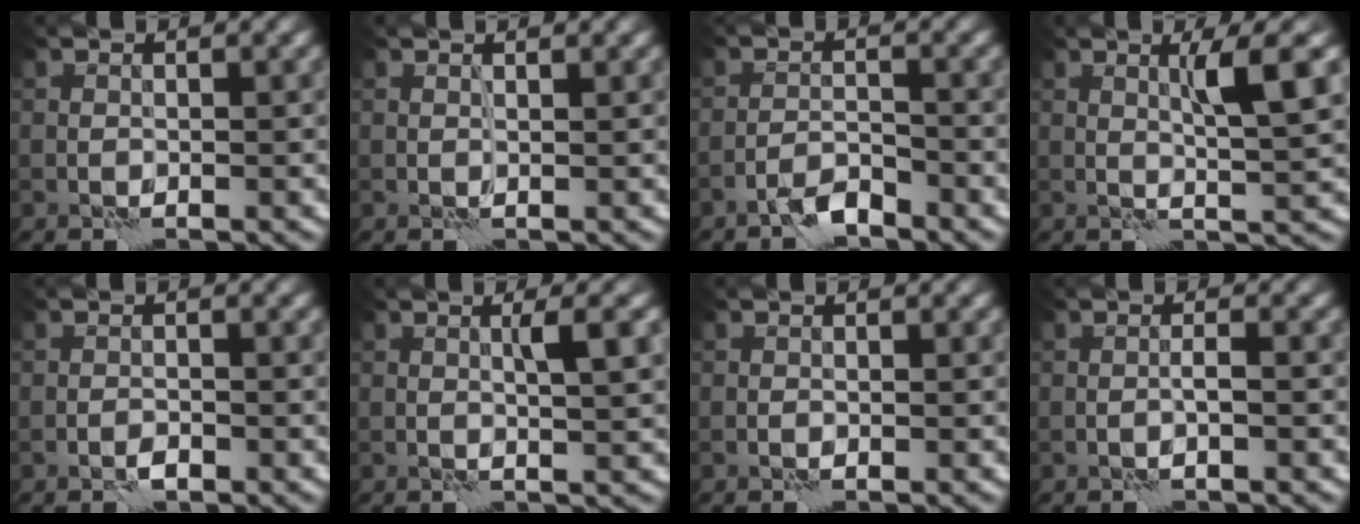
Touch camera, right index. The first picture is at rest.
{"total": 0.7, "force": [0.5, -0.5, 0.1], "torque": [-0.003, -0.001, 0.006]}
{"total": 2.3, "force": [-2.1, 0.2, 1.0], "torque": [-0.019, 0.009, -0.042]}
{"total": 3.9, "force": [1.1, 0.0, 3.7], "torque": [-0.065, 0.000, 0.021]}
{"total": 0.9, "force": [-0.7, 0.1, 0.5], "torque": [-0.009, 0.003, -0.015]}
{"total": 2.4, "force": [0.5, 0.0, 2.4], "torque": [-0.039, 0.003, 0.007]}
{"total": 0.0}
{"total": 0.9, "force": [-0.5, -0.3, 0.7], "torque": [-0.012, 0.006, -0.009]}